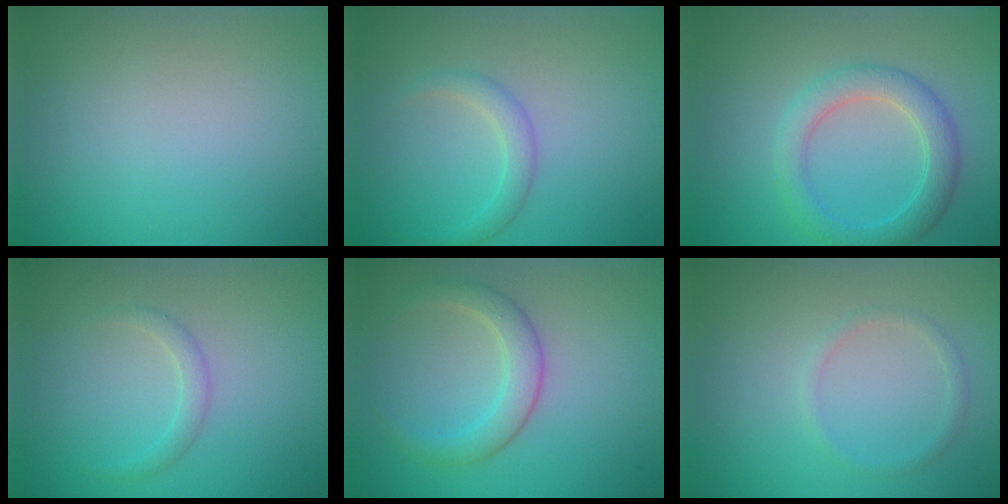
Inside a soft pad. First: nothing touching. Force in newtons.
{"total": 1.7, "press": 1.7, "slide": 0.1}
{"total": 3.6, "press": 3.6, "slide": 0.1}
{"total": 1.2, "press": 1.2, "slide": 0.0}
{"total": 2.9, "press": 2.9, "slide": 0.3}
{"total": 1.0, "press": 1.0, "slide": 0.0}